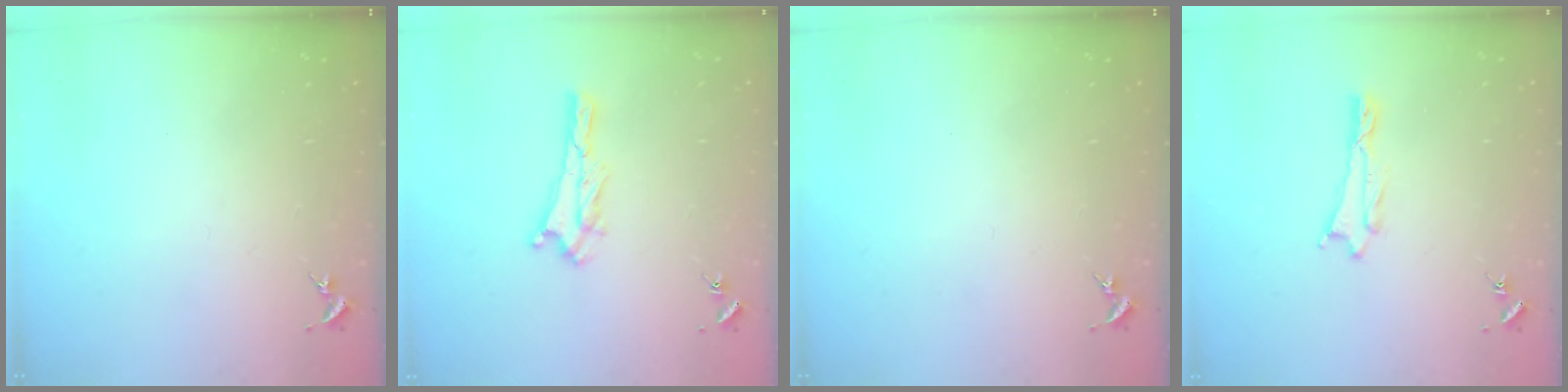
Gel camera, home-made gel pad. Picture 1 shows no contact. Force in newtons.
{"total": 3.2, "press": 3.1, "slide": 0.3}
{"total": 0.0}
{"total": 0.7, "press": 0.7, "slide": 0.1}